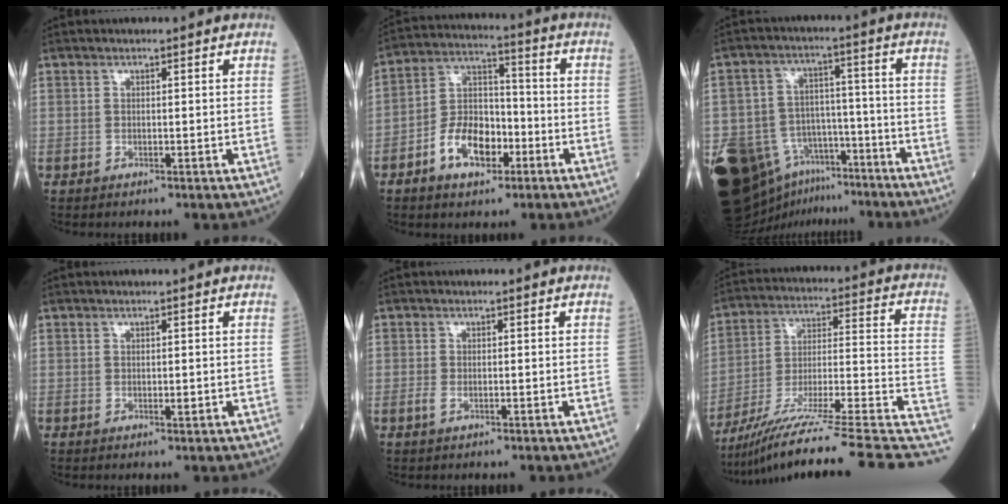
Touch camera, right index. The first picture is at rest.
{"total": 10.1, "force": [-4.6, 5.4, 7.2], "torque": [-0.142, 0.018, -0.081]}
{"total": 22.5, "force": [-14.1, 13.8, 10.9], "torque": [-0.275, 0.017, -0.222]}
{"total": 0.6, "force": [-0.1, 0.1, 0.5], "torque": [-0.008, -0.002, 0.000]}
{"total": 1.2, "force": [-0.5, 0.5, 0.9], "torque": [-0.024, -0.001, -0.007]}
{"total": 25.2, "force": [-18.7, 0.7, 16.8], "torque": [-0.198, 0.022, -0.290]}